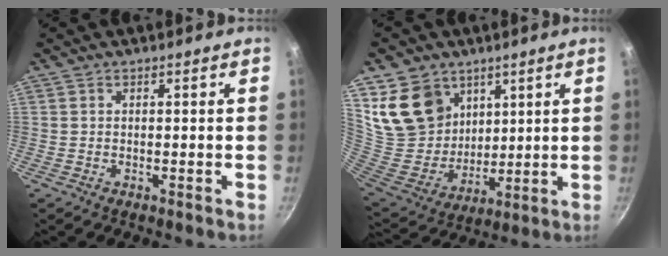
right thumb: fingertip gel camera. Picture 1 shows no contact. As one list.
[{"total": 16.2, "force": [8.3, 12.1, 6.8], "torque": [-0.099, -0.057, 0.170]}]